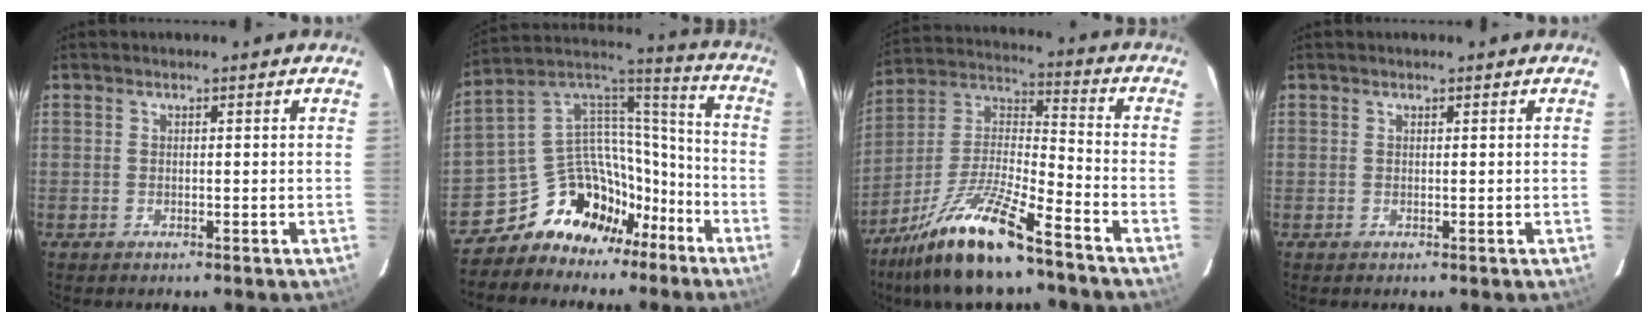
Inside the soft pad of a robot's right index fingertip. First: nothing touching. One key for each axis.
{"total": 15.9, "fx": -11.5, "fy": 9.9, "fz": 4.6, "tx": -0.090, "ty": 0.072, "tz": -0.185}
{"total": 16.5, "fx": -11.9, "fy": 2.8, "fz": 11.1, "tx": -0.230, "ty": 0.002, "tz": -0.225}
{"total": 0.0}